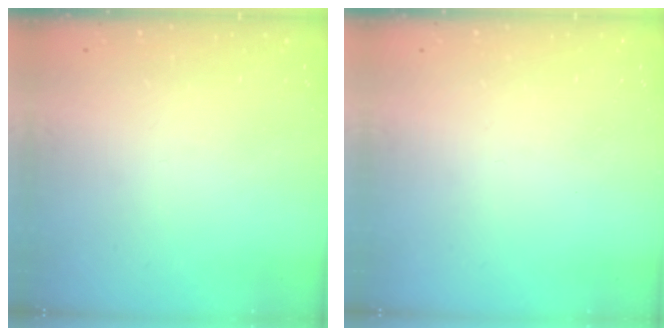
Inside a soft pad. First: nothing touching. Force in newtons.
{"total": 0.0}